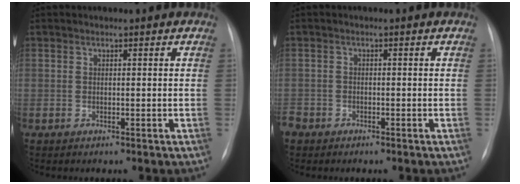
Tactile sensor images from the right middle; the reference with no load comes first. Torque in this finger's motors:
{"motor_torque": [0.89, -0.90, 0.14, 0.04]}